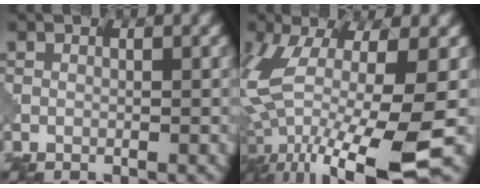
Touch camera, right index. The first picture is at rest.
{"total": 13.7, "force": [-3.2, 4.5, 12.5], "torque": [-0.289, -0.022, -0.033]}